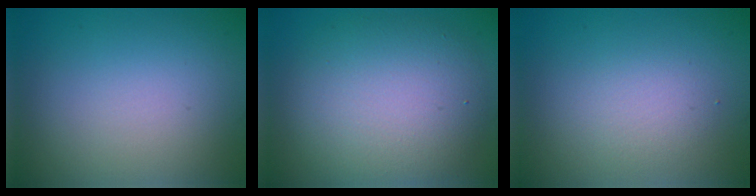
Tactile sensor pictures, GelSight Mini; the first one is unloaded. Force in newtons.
{"total": 7.8, "press": 7.8, "slide": 0.1}
{"total": 1.9, "press": 1.9, "slide": 0.0}